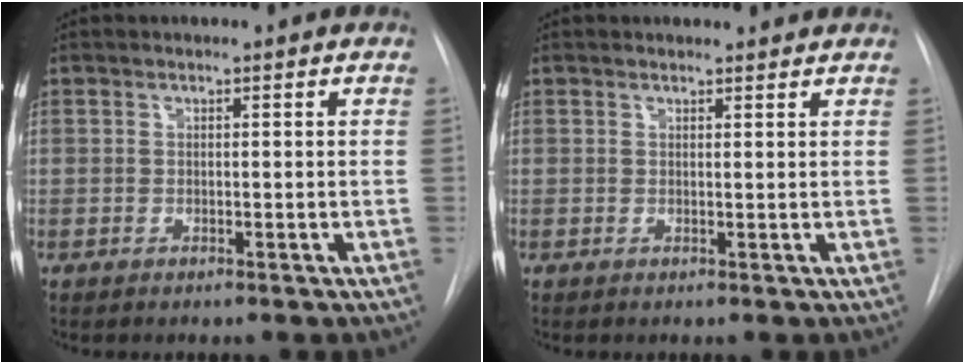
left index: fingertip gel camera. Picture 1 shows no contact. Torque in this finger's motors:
{"motor_torque": [0.12, -0.09, -0.10, 0.00]}